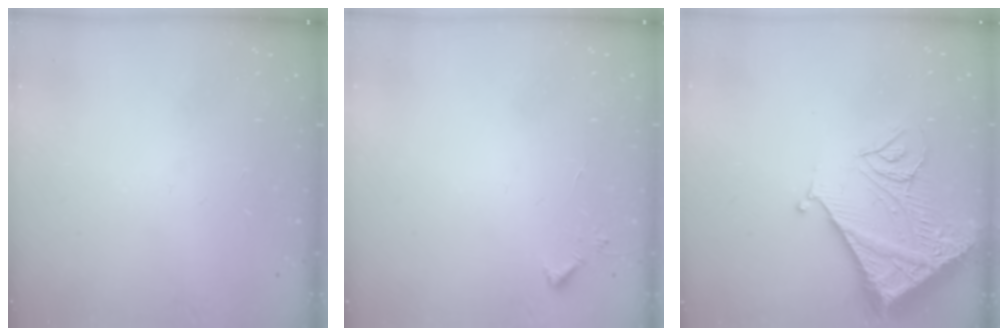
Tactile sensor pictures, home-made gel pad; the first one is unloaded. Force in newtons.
{"total": 3.8, "press": 3.8, "slide": 0.5}
{"total": 14.7, "press": 14.6, "slide": 1.7}